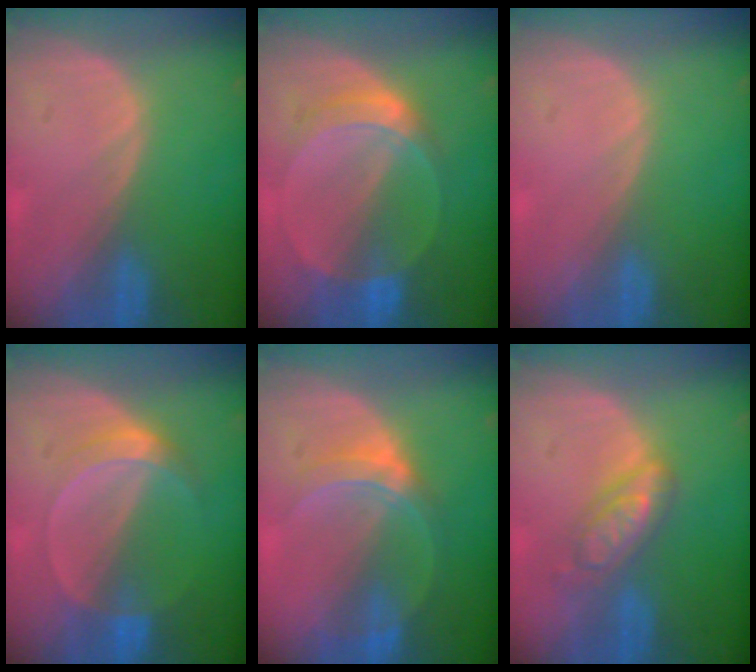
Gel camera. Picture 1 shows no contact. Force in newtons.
{"total": 6.1, "press": 5.6, "slide": 2.4}
{"total": 0.0}
{"total": 5.0, "press": 4.5, "slide": 2.1}
{"total": 5.3, "press": 5.2, "slide": 0.8}
{"total": 5.3, "press": 5.2, "slide": 0.2}